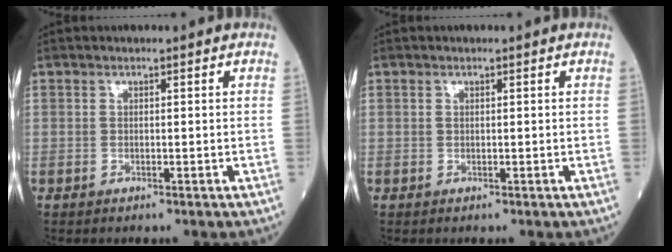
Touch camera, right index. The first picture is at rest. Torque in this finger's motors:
{"motor_torque": [0.07, 0.11, -0.08, 0.00]}